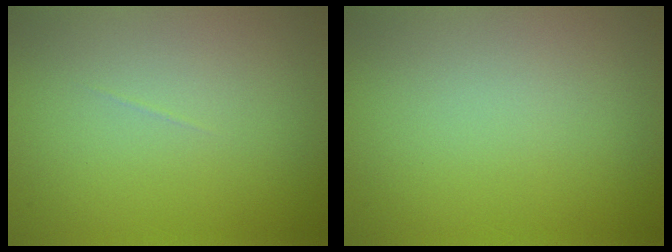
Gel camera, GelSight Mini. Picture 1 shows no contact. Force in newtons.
{"total": 0.0}